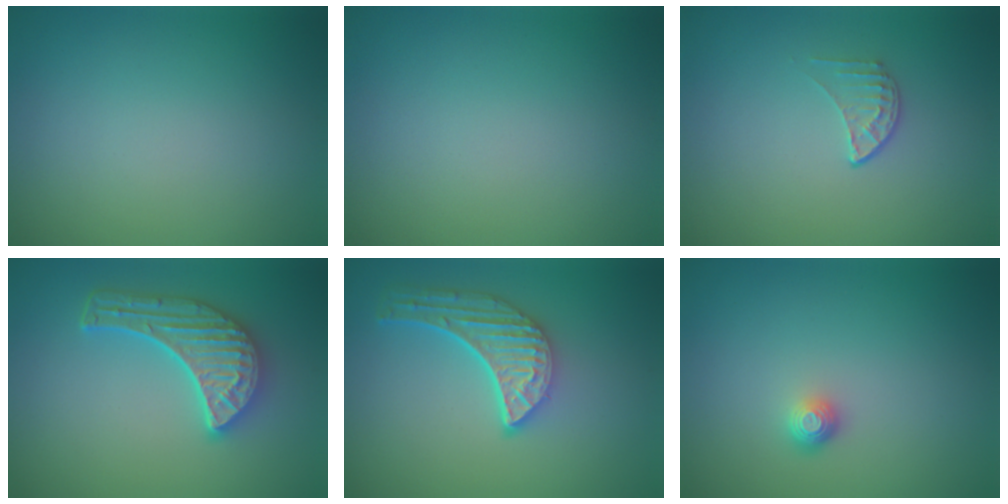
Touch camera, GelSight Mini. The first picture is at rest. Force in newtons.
{"total": 0.0}
{"total": 1.4, "press": 0.9, "slide": 1.1}
{"total": 5.3, "press": 4.4, "slide": 2.8}
{"total": 5.1, "press": 4.0, "slide": 3.2}
{"total": 1.1, "press": 1.0, "slide": 0.5}